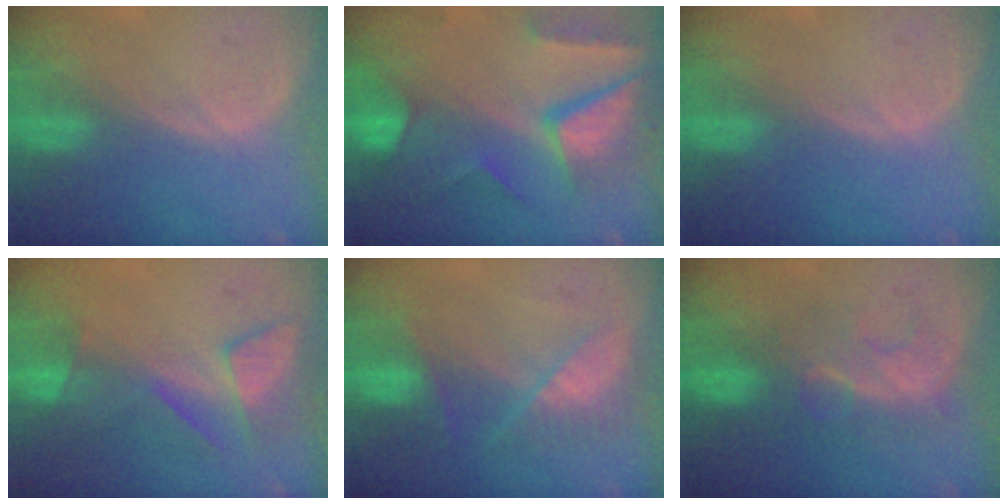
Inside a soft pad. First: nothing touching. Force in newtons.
{"total": 10.4, "press": 8.8, "slide": 5.6}
{"total": 0.0}
{"total": 8.5, "press": 7.2, "slide": 4.5}
{"total": 7.3, "press": 6.5, "slide": 3.2}
{"total": 8.1, "press": 7.4, "slide": 3.2}